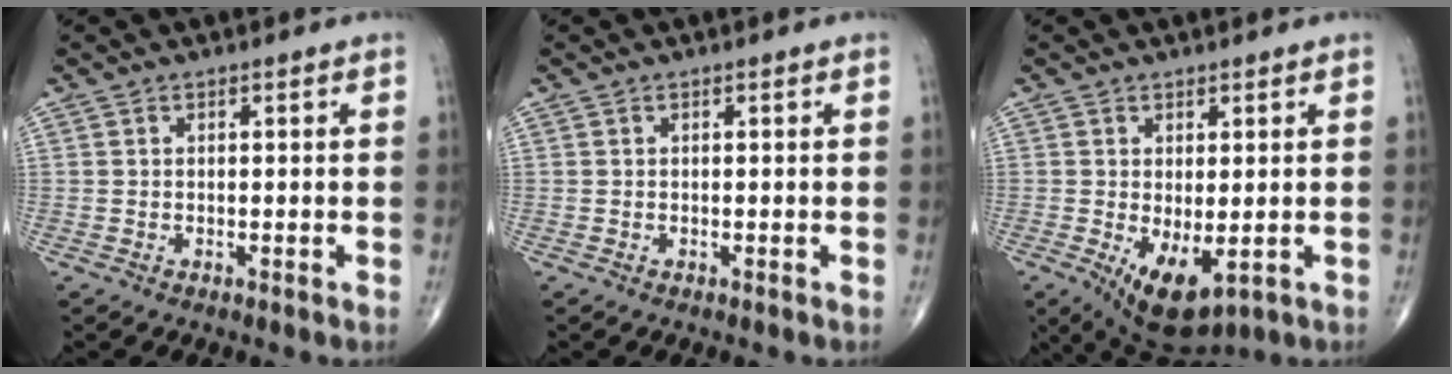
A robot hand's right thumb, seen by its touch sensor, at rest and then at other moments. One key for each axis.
{"total": 0.0}
{"total": 8.3, "fx": -1.9, "fy": 3.9, "fz": 7.0, "tx": -0.108, "ty": -0.016, "tz": -0.013}